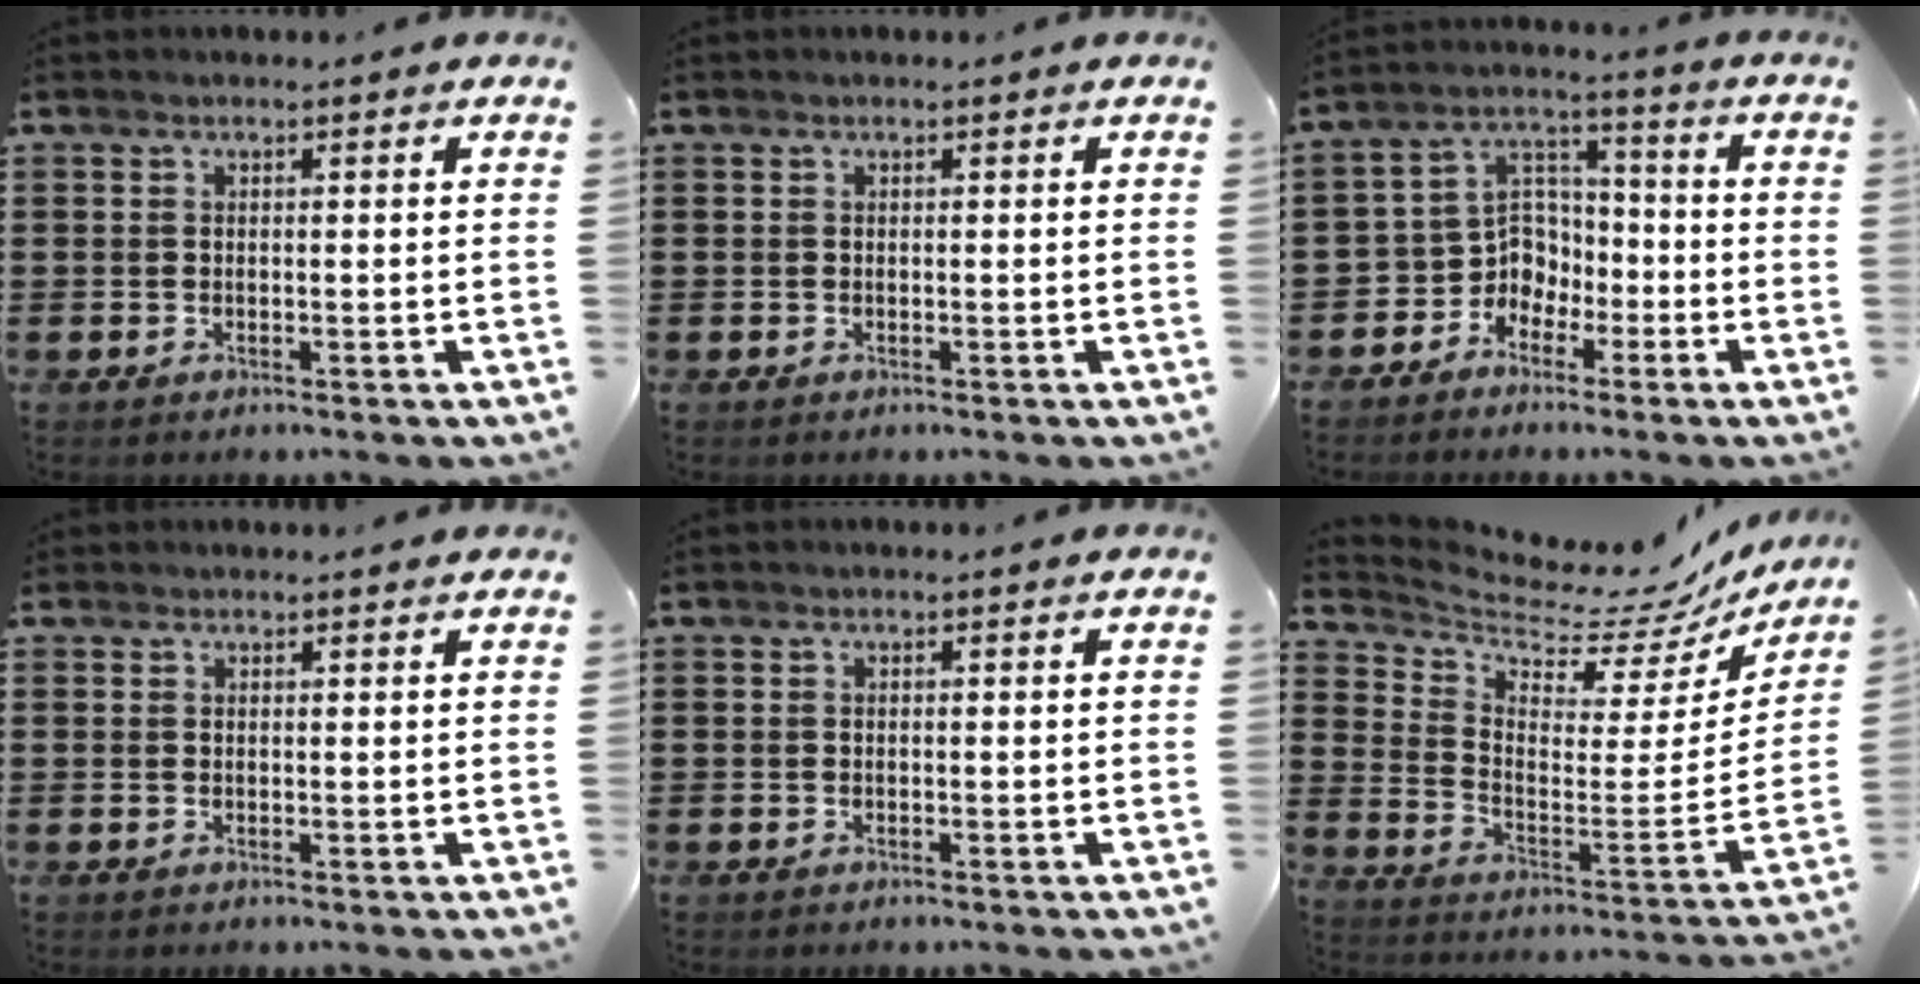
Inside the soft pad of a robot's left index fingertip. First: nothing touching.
{"total": 0.0}
{"total": 6.5, "force": [-3.3, 5.5, 1.0], "torque": [-0.045, 0.005, -0.068]}
{"total": 0.8, "force": [0.7, 0.3, 0.1], "torque": [-0.003, 0.001, 0.015]}
{"total": 0.0}
{"total": 4.8, "force": [4.6, 1.0, 1.1], "torque": [-0.045, -0.057, 0.071]}